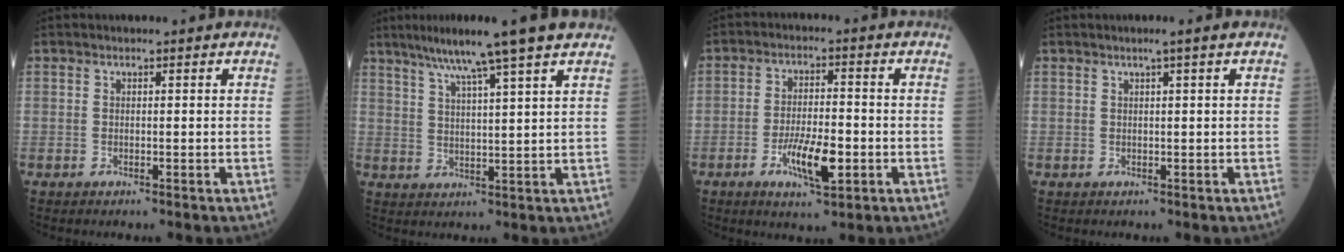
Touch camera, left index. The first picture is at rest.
{"total": 10.7, "force": [8.1, -0.9, 7.0], "torque": [-0.114, 0.019, 0.120]}
{"total": 7.2, "force": [-2.8, 1.9, 6.4], "torque": [-0.118, -0.004, -0.050]}
{"total": 1.2, "force": [0.6, -0.5, 1.0], "torque": [-0.022, -0.006, 0.014]}